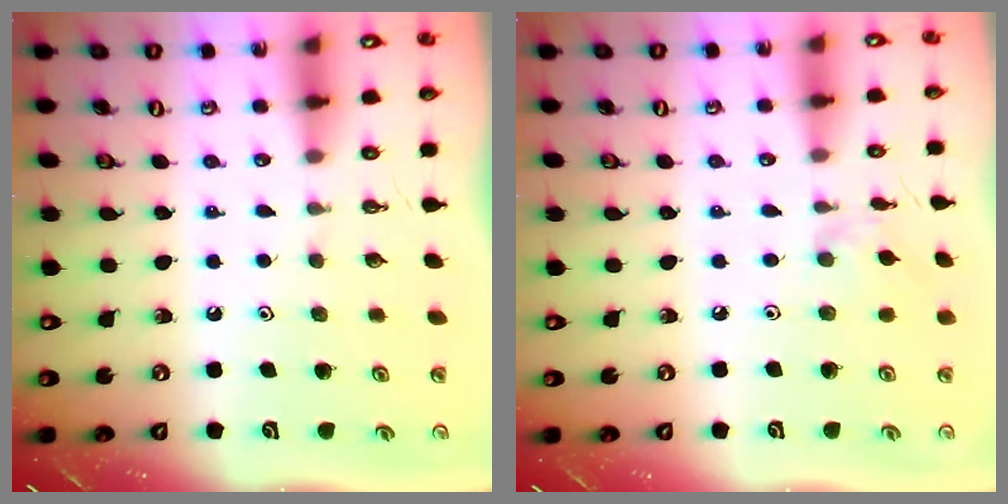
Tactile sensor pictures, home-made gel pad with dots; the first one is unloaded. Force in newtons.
{"total": 2.1, "press": 2.1, "slide": 0.4}